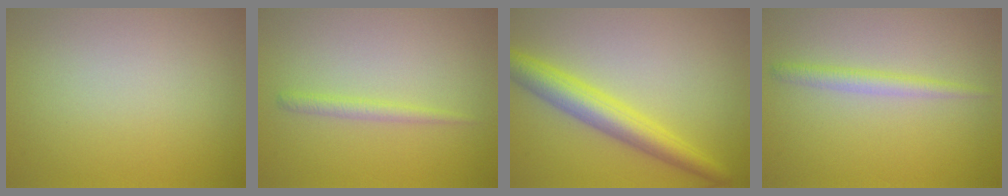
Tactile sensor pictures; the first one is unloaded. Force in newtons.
{"total": 1.3, "press": 1.3, "slide": 0.0}
{"total": 4.8, "press": 4.8, "slide": 0.1}
{"total": 1.7, "press": 1.7, "slide": 0.1}